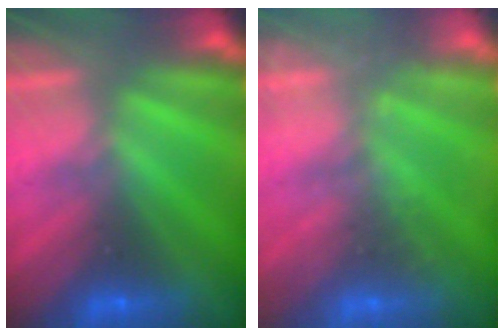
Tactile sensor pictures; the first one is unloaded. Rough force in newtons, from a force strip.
{"total": 1.9}